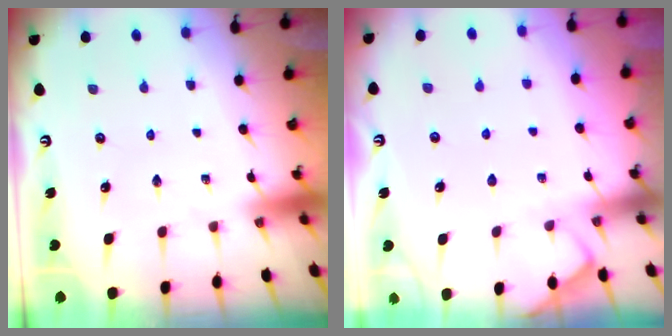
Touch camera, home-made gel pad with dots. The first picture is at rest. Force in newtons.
{"total": 3.6, "press": 3.6, "slide": 0.6}